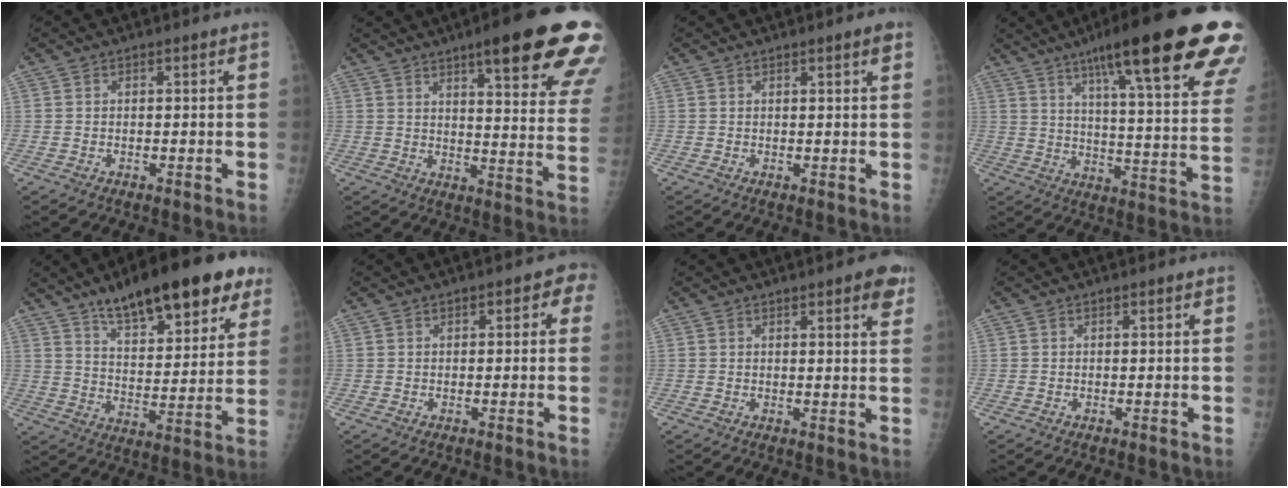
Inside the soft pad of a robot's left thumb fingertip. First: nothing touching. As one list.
[{"total": 23.5, "force": [14.6, 4.2, 18.0], "torque": [-0.200, -0.048, 0.182]}, {"total": 1.7, "force": [1.1, 0.0, 1.3], "torque": [-0.017, -0.005, 0.014]}, {"total": 30.4, "force": [18.3, 4.8, 23.8], "torque": [-0.283, -0.039, 0.256]}, {"total": 22.2, "force": [14.3, 7.3, 15.3], "torque": [-0.187, -0.044, 0.216]}, {"total": 3.3, "force": [1.0, 1.9, 2.5], "torque": [-0.010, 0.006, 0.003]}, {"total": 5.2, "force": [3.0, 1.2, 4.1], "torque": [-0.039, -0.010, 0.032]}, {"total": 0.0}]